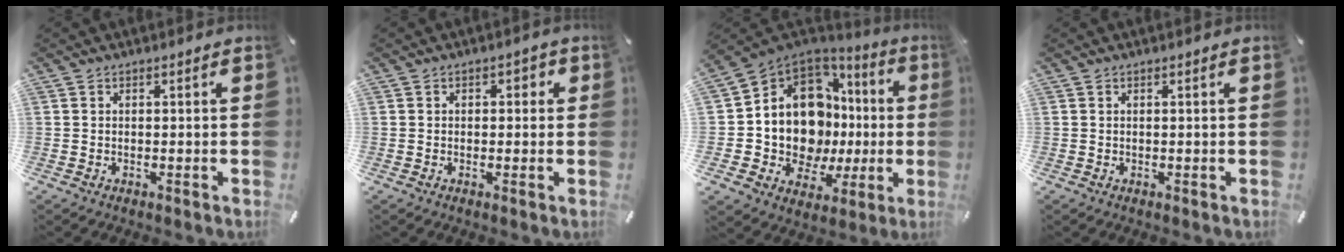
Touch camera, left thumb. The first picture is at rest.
{"total": 1.7, "force": [-0.3, 1.4, 0.8], "torque": [-0.009, 0.007, -0.012]}
{"total": 15.1, "force": [2.2, 11.9, 9.1], "torque": [-0.187, -0.050, 0.047]}
{"total": 0.0}